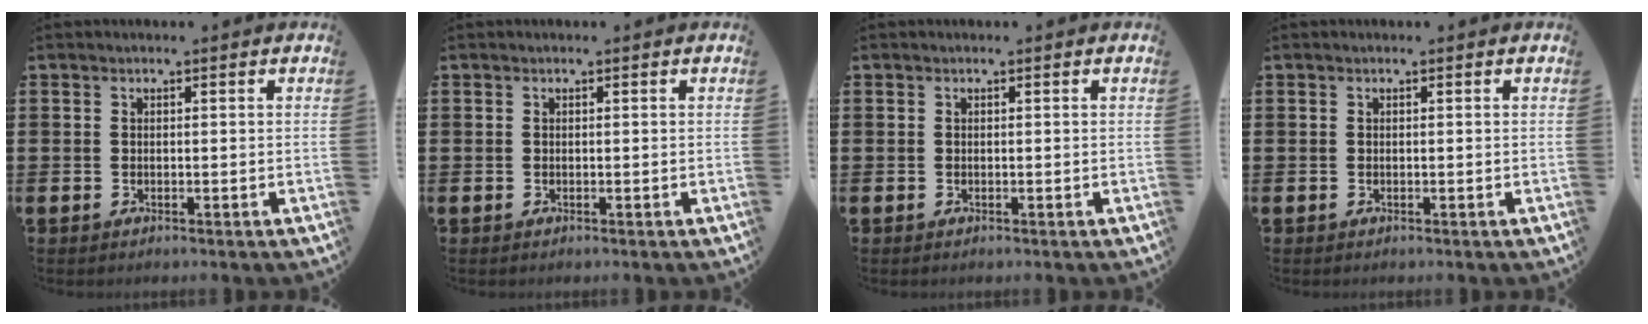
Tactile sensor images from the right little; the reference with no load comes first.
{"total": 0.0}
{"total": 0.0}
{"total": 0.0}